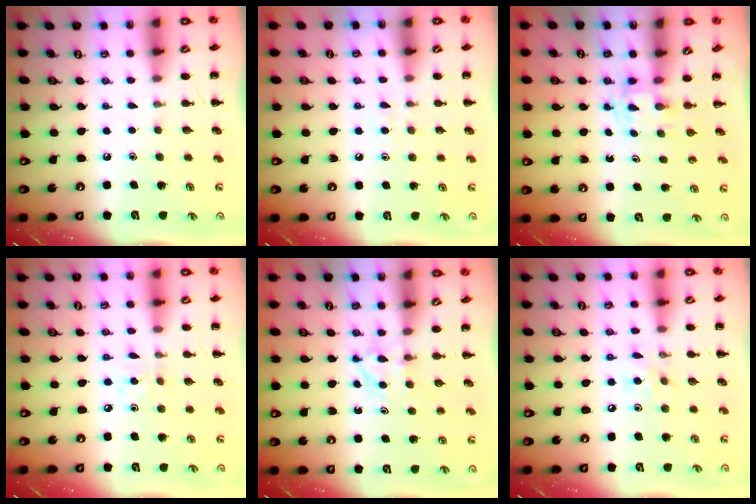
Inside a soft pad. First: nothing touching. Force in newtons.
{"total": 2.9, "press": 2.5, "slide": 1.4}
{"total": 2.5, "press": 2.1, "slide": 1.2}
{"total": 2.2, "press": 2.1, "slide": 0.6}
{"total": 3.3, "press": 3.1, "slide": 1.3}
{"total": 5.2, "press": 5.1, "slide": 0.8}